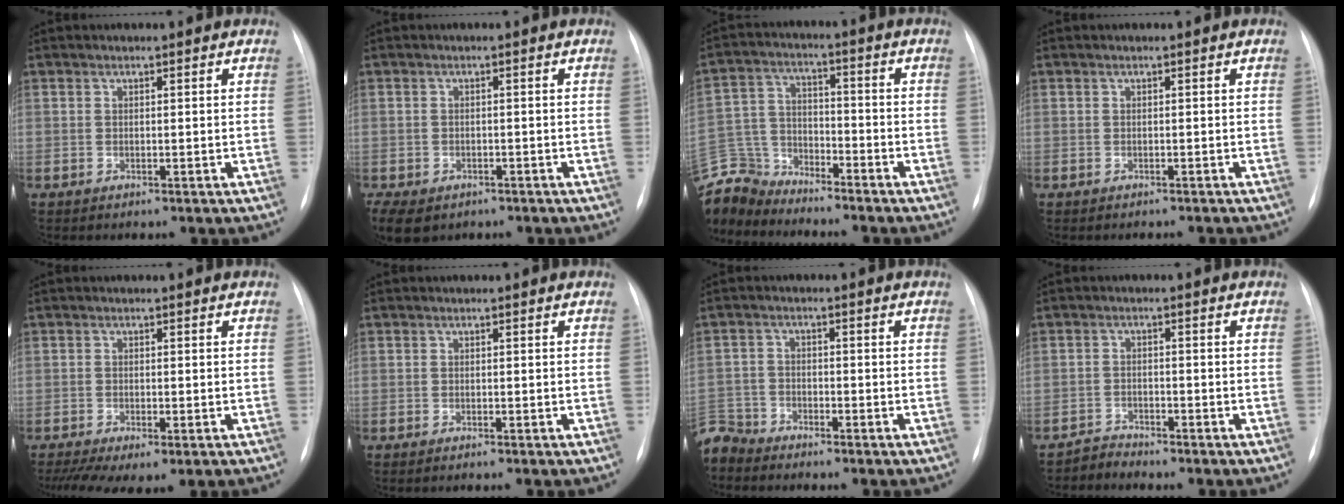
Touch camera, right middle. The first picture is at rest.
{"total": 14.4, "force": [-8.0, 10.4, 6.0], "torque": [-0.181, -0.017, -0.095]}
{"total": 10.9, "force": [-10.6, 2.3, 0.7], "torque": [-0.025, 0.016, -0.208]}
{"total": 2.4, "force": [-2.3, 0.3, 0.7], "torque": [-0.008, -0.003, -0.027]}
{"total": 7.4, "force": [-4.6, 2.3, 5.3], "torque": [-0.094, -0.016, -0.074]}
{"total": 0.8, "force": [-0.6, -0.2, 0.5], "torque": [-0.005, -0.002, -0.007]}
{"total": 5.0, "force": [-4.9, 1.1, -0.4], "torque": [0.014, -0.007, -0.099]}
{"total": 2.1, "force": [-1.9, -0.1, -0.9], "torque": [0.025, -0.012, -0.037]}